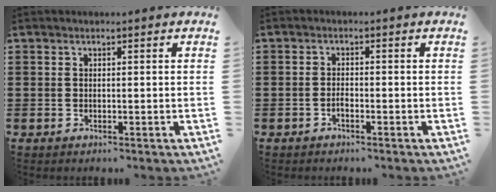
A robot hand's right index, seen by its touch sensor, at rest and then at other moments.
{"total": 1.1, "force": [-0.8, 0.2, 0.8], "torque": [-0.017, -0.004, -0.013]}